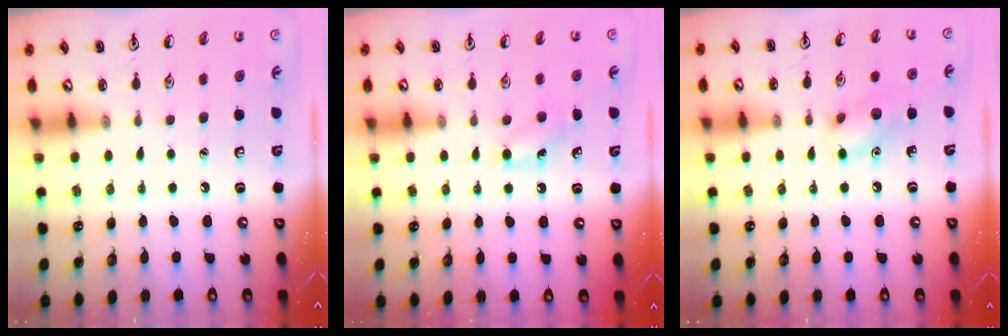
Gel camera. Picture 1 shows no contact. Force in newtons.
{"total": 5.0, "press": 4.7, "slide": 1.7}
{"total": 8.6, "press": 8.6, "slide": 0.7}